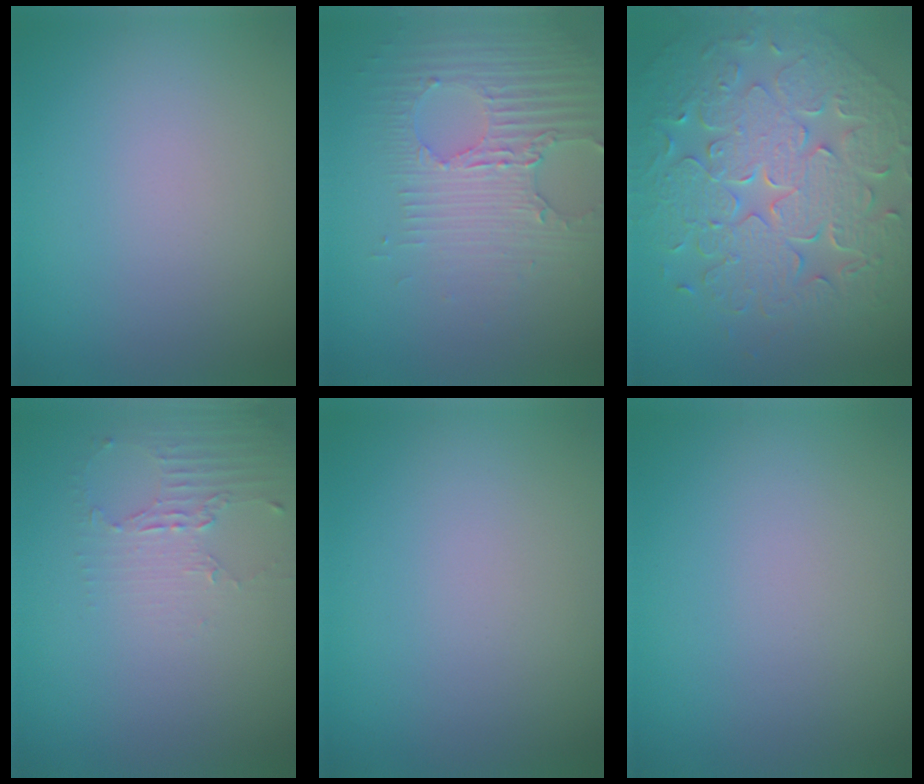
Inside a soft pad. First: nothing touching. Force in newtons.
{"total": 3.5, "press": 3.4, "slide": 1.1}
{"total": 9.9, "press": 6.9, "slide": 7.0}
{"total": 2.0, "press": 1.5, "slide": 1.4}
{"total": 0.0}
{"total": 0.0}